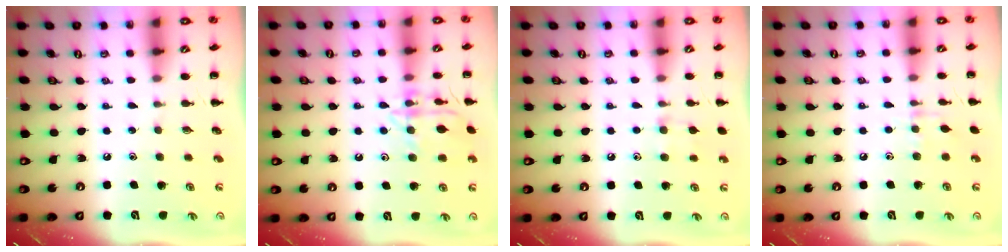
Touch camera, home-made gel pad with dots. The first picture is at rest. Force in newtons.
{"total": 13.7, "press": 13.7, "slide": 0.4}
{"total": 7.1, "press": 6.7, "slide": 2.4}
{"total": 5.6, "press": 5.3, "slide": 1.8}